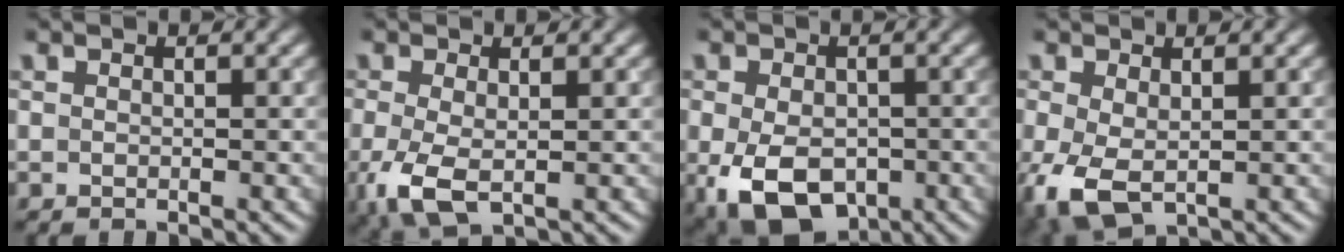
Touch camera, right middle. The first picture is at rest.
{"total": 4.5, "force": [-1.0, 2.2, 3.8], "torque": [-0.096, -0.012, -0.017]}
{"total": 8.6, "force": [-3.0, 5.5, 5.9], "torque": [-0.124, -0.031, -0.044]}
{"total": 4.8, "force": [-1.0, 2.7, 3.8], "torque": [-0.100, -0.013, -0.014]}